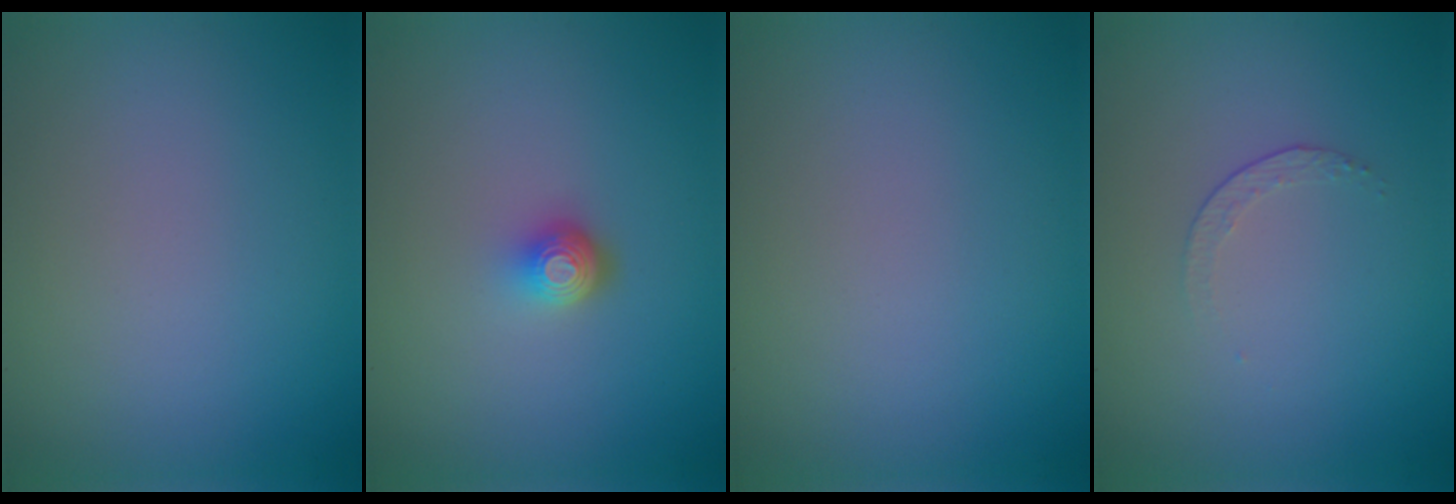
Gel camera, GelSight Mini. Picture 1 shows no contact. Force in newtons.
{"total": 2.3, "press": 1.4, "slide": 1.8}
{"total": 0.0}
{"total": 1.2, "press": 0.5, "slide": 1.1}